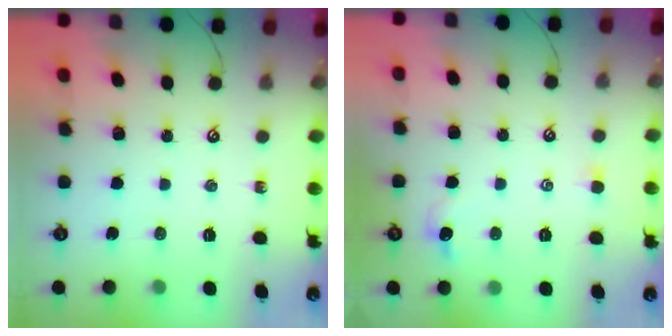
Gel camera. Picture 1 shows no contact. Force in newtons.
{"total": 0.0}